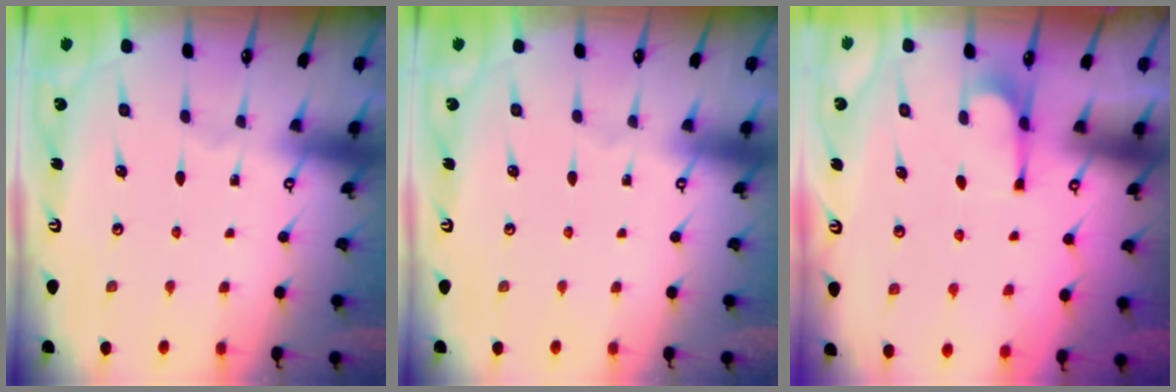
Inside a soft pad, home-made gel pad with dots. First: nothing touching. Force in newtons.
{"total": 0.0}
{"total": 3.0, "press": 2.9, "slide": 0.9}